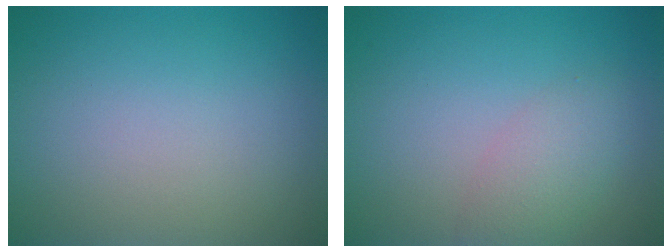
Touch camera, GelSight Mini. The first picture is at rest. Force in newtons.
{"total": 2.6, "press": 2.6, "slide": 0.1}